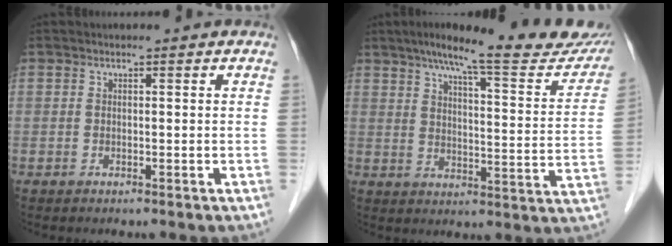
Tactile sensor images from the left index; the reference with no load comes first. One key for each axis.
{"total": 23.0, "fx": 19.1, "fy": 2.8, "fz": 12.4, "tx": -0.172, "ty": -0.019, "tz": 0.241}